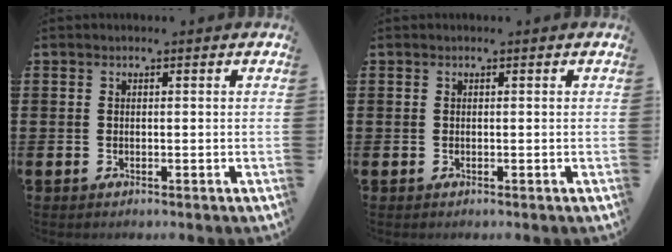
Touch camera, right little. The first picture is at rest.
{"total": 0.0}